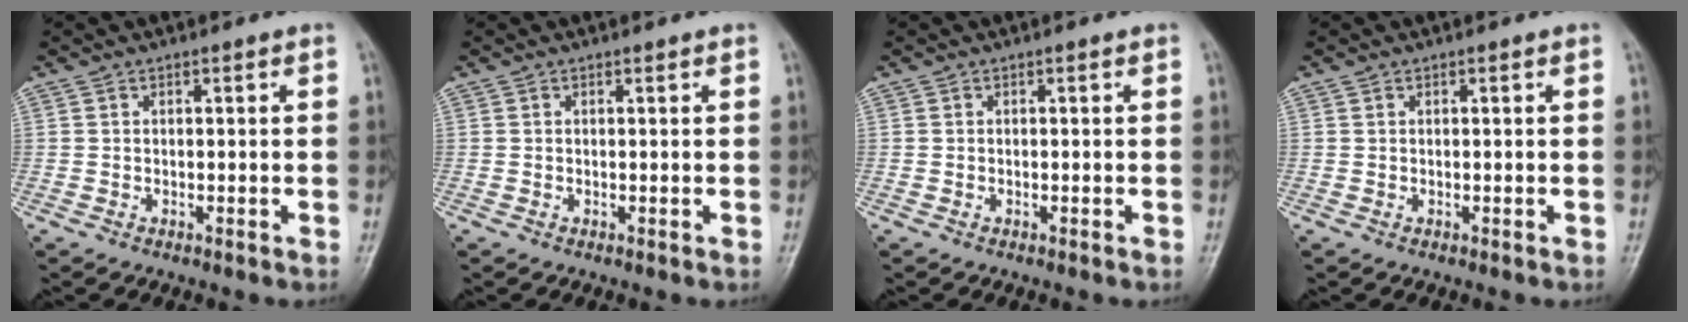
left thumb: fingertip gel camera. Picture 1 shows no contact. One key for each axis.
{"total": 0.0}
{"total": 0.0}
{"total": 0.0}